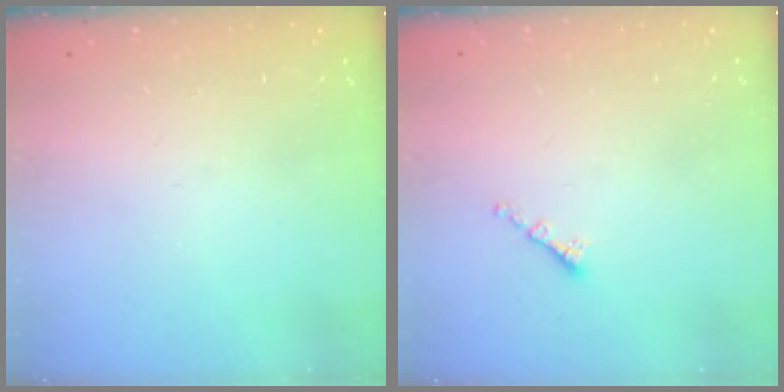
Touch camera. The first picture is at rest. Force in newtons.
{"total": 1.4, "press": 1.3, "slide": 0.5}